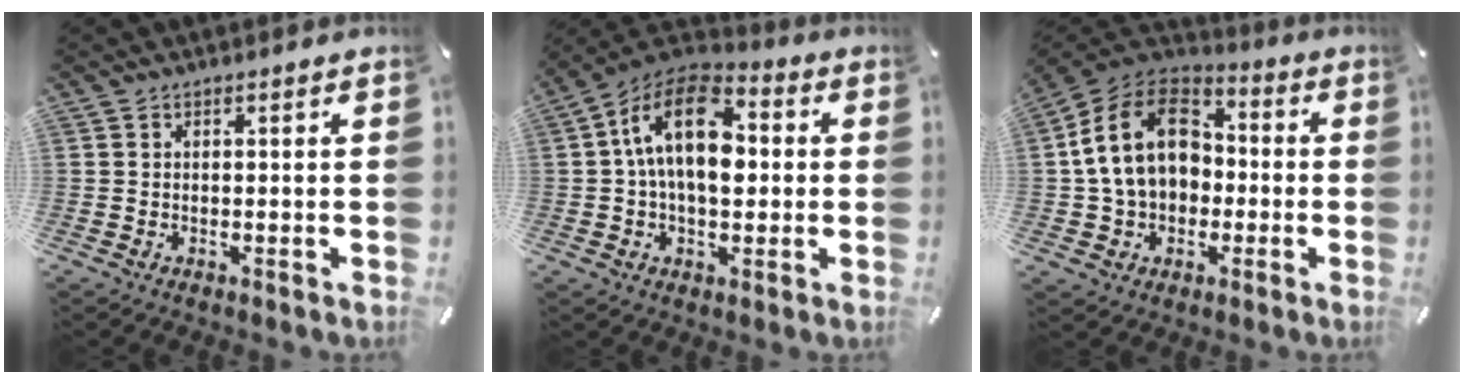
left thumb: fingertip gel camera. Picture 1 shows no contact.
{"total": 16.4, "force": [1.8, 10.2, 12.8], "torque": [-0.233, 0.000, 0.028]}
{"total": 16.5, "force": [0.3, 13.4, 9.6], "torque": [-0.206, 0.022, 0.005]}